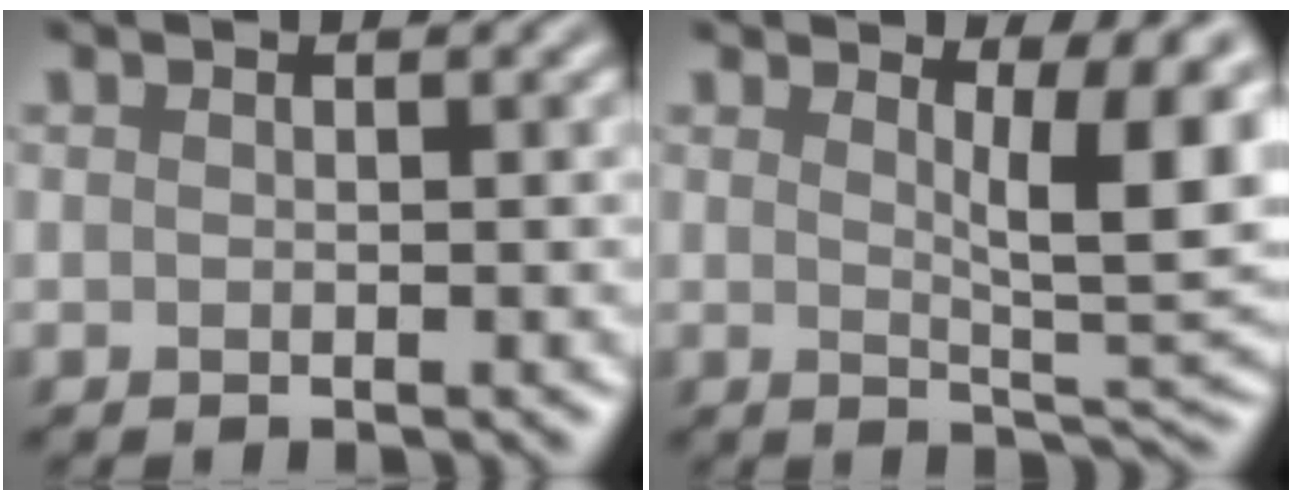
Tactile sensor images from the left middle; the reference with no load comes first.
{"total": 6.5, "force": [2.3, 1.9, 5.8], "torque": [-0.083, -0.011, 0.040]}